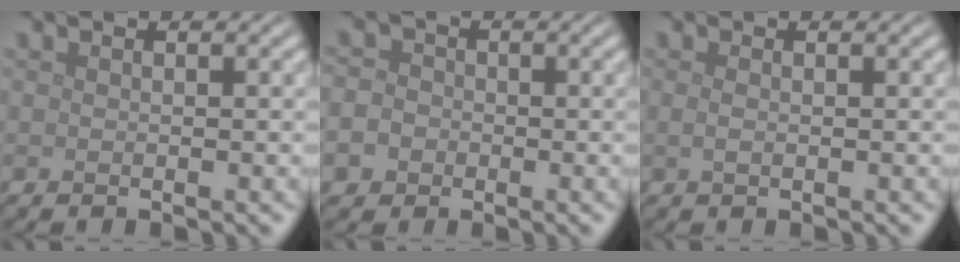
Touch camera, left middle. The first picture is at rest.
{"total": 4.0, "force": [-1.4, 3.5, 1.2], "torque": [-0.006, 0.005, -0.046]}
{"total": 0.7, "force": [-0.1, 0.3, 0.6], "torque": [-0.018, -0.001, -0.003]}